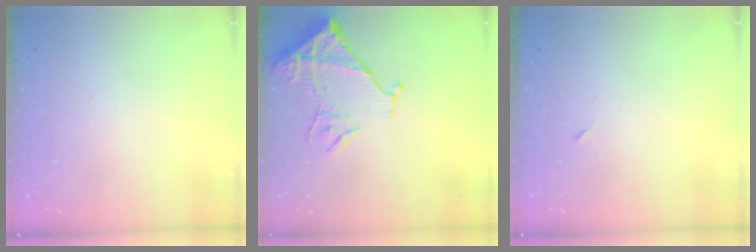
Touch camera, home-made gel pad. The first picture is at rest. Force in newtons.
{"total": 13.0, "press": 13.0, "slide": 1.1}
{"total": 3.3, "press": 3.2, "slide": 0.7}